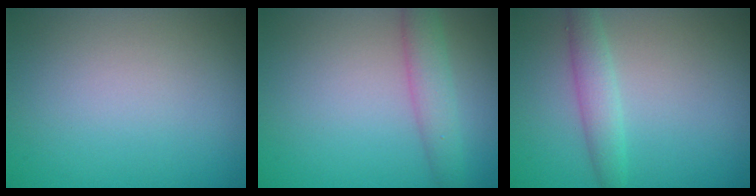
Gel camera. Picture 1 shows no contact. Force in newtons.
{"total": 2.9, "press": 2.9, "slide": 0.1}
{"total": 2.4, "press": 2.4, "slide": 0.1}